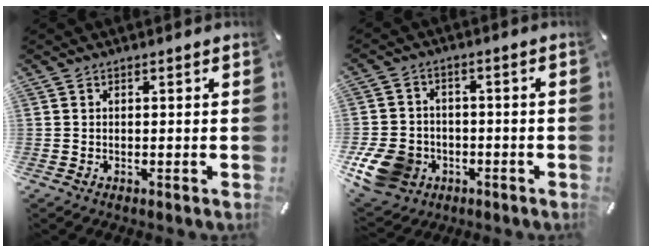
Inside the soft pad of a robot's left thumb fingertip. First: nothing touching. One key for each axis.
{"total": 11.3, "fx": -4.4, "fy": 9.2, "fz": 4.9, "tx": -0.111, "ty": 0.026, "tz": -0.079}